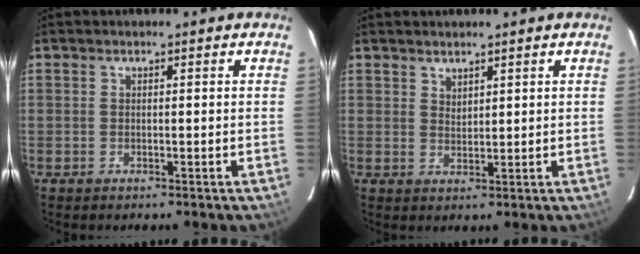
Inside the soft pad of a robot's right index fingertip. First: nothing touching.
{"total": 2.0, "force": [1.8, 0.8, 0.4], "torque": [-0.003, 0.002, 0.033]}